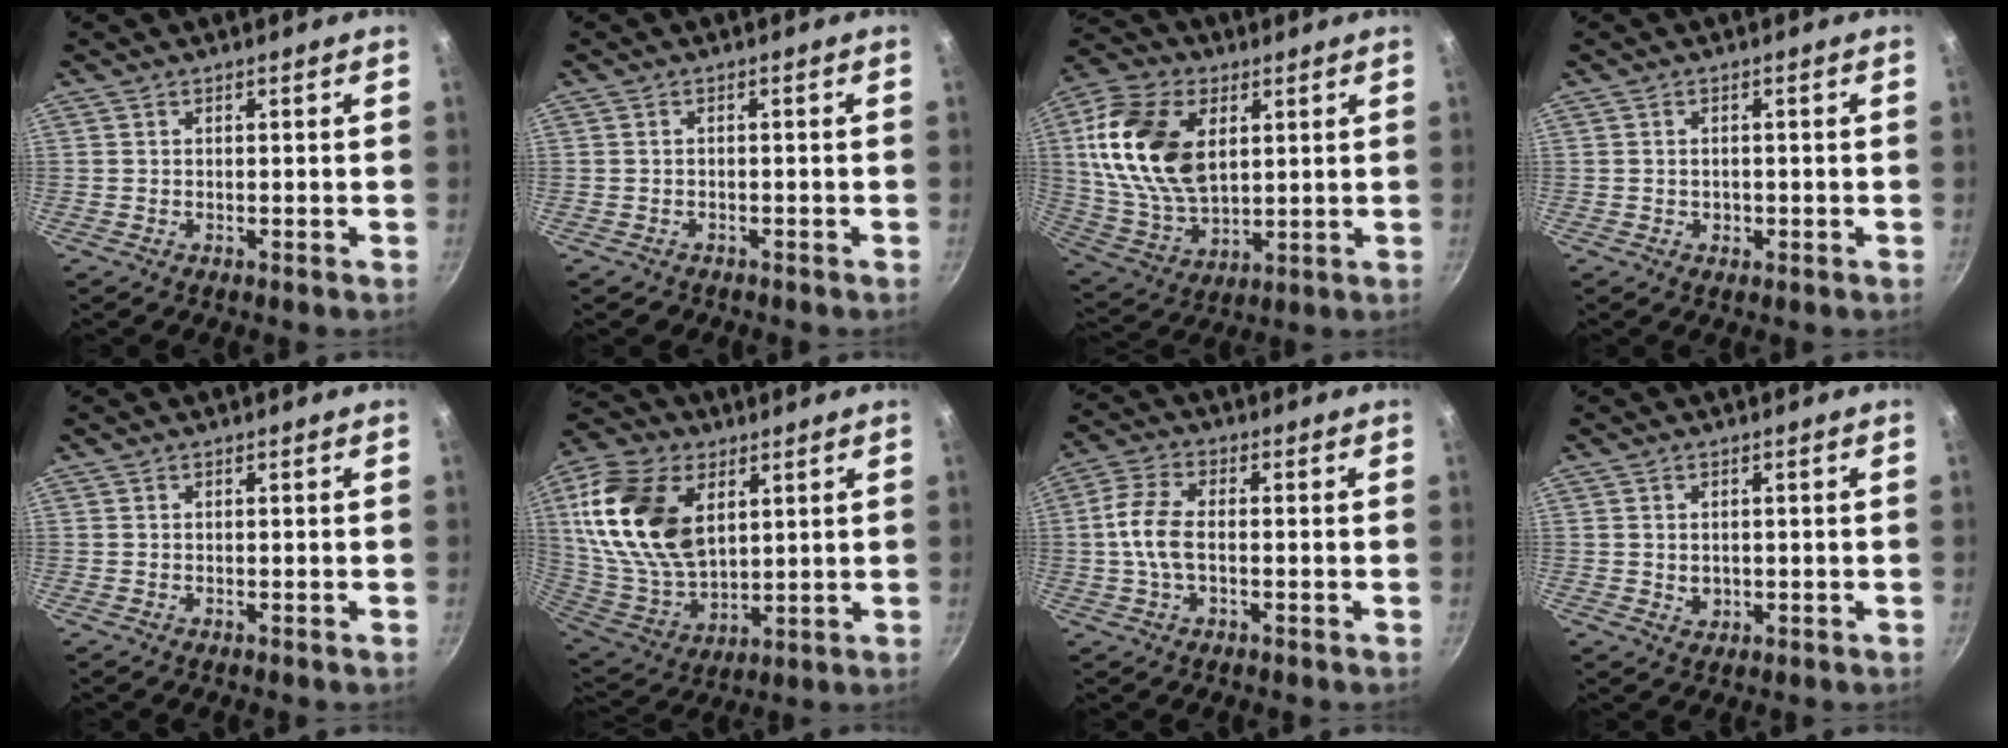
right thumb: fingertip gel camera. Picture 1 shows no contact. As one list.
[{"total": 1.4, "force": [-0.9, 1.1, 0.3], "torque": [0.002, 0.018, -0.006]}, {"total": 19.4, "force": [4.5, 12.2, 14.4], "torque": [-0.260, -0.006, 0.092]}, {"total": 1.4, "force": [-0.3, 1.1, 0.7], "torque": [-0.008, 0.002, -0.004]}, {"total": 0.0}, {"total": 21.4, "force": [6.4, 13.4, 15.4], "torque": [-0.282, -0.019, 0.131]}, {"total": 7.6, "force": [-0.6, 4.1, 6.3], "torque": [-0.131, 0.019, -0.021]}, {"total": 2.3, "force": [0.1, 1.9, 1.3], "torque": [-0.018, -0.003, 0.005]}]